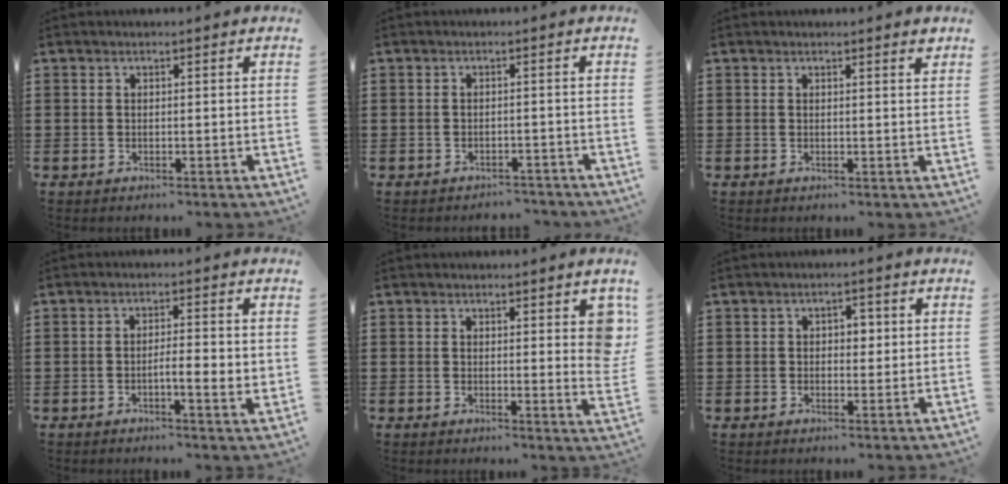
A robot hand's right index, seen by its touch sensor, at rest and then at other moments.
{"total": 2.0, "force": [-1.9, 0.5, -0.1], "torque": [-0.005, 0.001, -0.044]}
{"total": 0.7, "force": [0.5, 0.0, 0.5], "torque": [-0.010, 0.000, 0.010]}
{"total": 3.9, "force": [-0.8, 0.6, 3.8], "torque": [-0.065, 0.000, -0.015]}
{"total": 3.3, "force": [1.8, 1.2, 2.5], "torque": [-0.030, -0.003, 0.029]}
{"total": 2.0, "force": [0.2, 1.3, 1.5], "torque": [-0.023, 0.005, -0.001]}